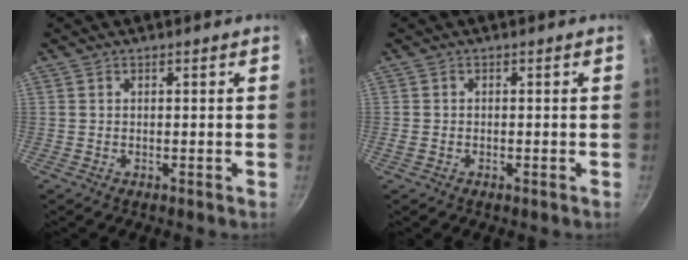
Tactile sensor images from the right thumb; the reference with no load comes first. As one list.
[{"total": 1.1, "force": [-0.5, 0.7, 0.6], "torque": [-0.016, 0.002, -0.011]}]